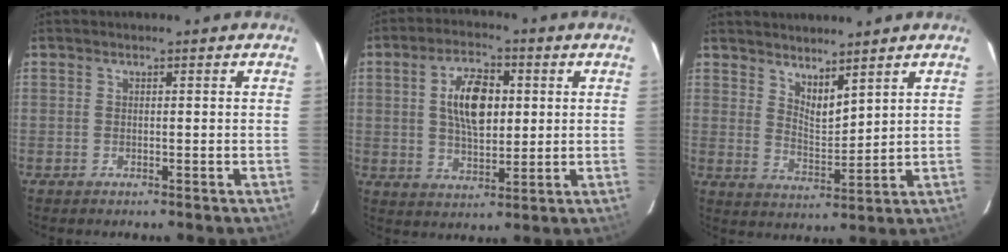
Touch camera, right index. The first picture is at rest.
{"total": 10.2, "force": [1.9, 5.1, 8.6], "torque": [-0.154, 0.014, 0.037]}
{"total": 5.7, "force": [4.7, 1.6, 2.9], "torque": [-0.043, -0.010, 0.082]}